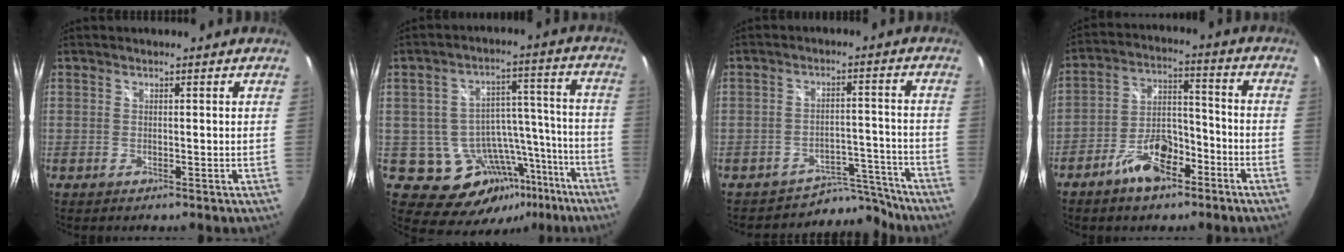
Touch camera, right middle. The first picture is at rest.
{"total": 14.6, "force": [-7.6, 10.5, 6.8], "torque": [-0.104, 0.044, -0.070]}
{"total": 8.2, "force": [-7.8, 2.6, -0.5], "torque": [0.014, 0.031, -0.113]}
{"total": 10.1, "force": [-6.5, 4.8, 6.1], "torque": [-0.115, 0.019, -0.108]}